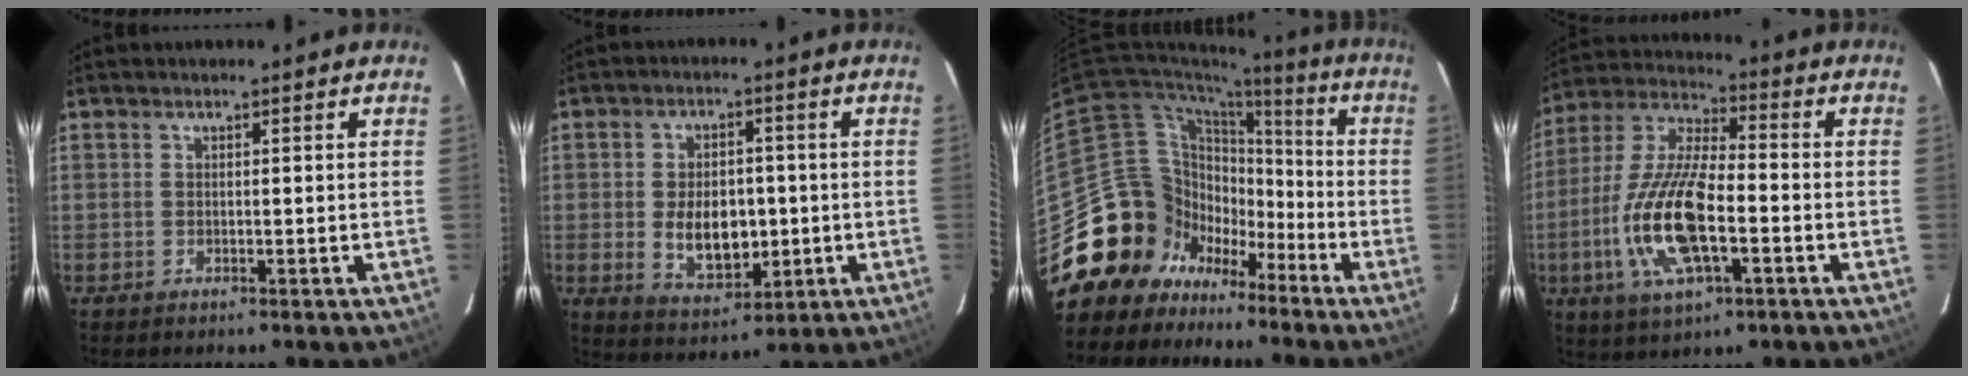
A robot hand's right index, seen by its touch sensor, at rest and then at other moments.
{"total": 9.8, "force": [-1.0, 5.9, 7.7], "torque": [-0.144, -0.002, -0.001]}
{"total": 19.6, "force": [-10.3, 16.0, 4.7], "torque": [-0.126, 0.061, -0.160]}
{"total": 17.5, "force": [-4.8, 6.3, 15.6], "torque": [-0.330, -0.008, -0.093]}